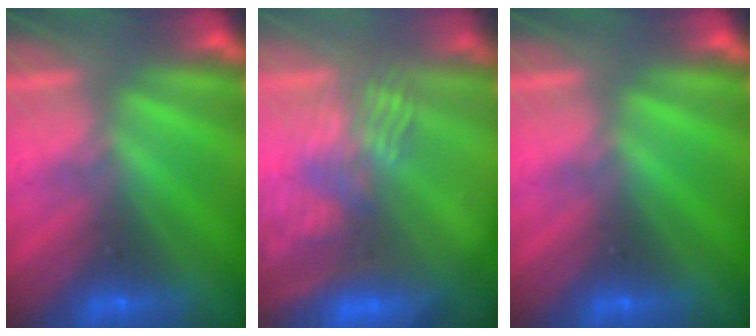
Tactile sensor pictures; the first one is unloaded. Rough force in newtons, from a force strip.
{"total": 7.6}
{"total": 0.0}